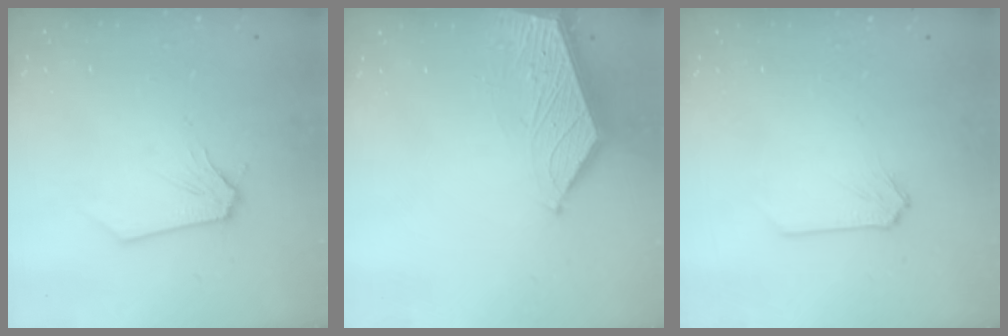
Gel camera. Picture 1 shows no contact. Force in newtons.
{"total": 3.8, "press": 3.7, "slide": 0.5}
{"total": 0.0}